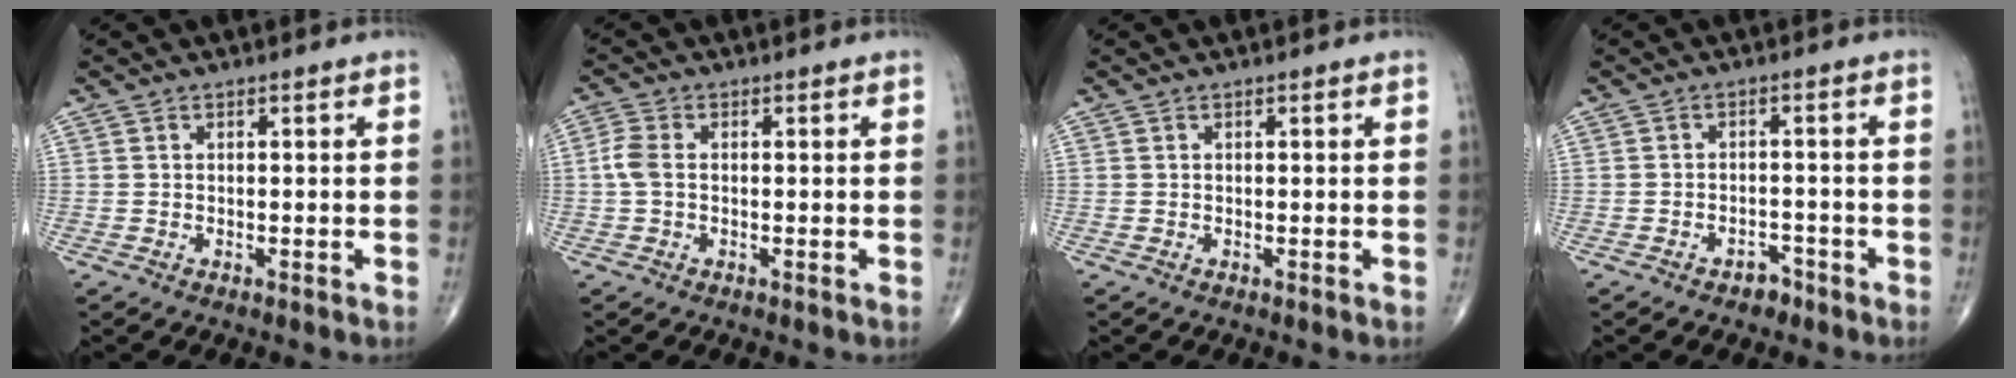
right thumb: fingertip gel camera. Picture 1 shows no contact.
{"total": 3.3, "force": [-0.1, 2.0, 2.6], "torque": [-0.067, 0.006, -0.008]}
{"total": 0.0}
{"total": 2.6, "force": [-1.9, 1.6, 0.8], "torque": [-0.007, 0.014, -0.025]}